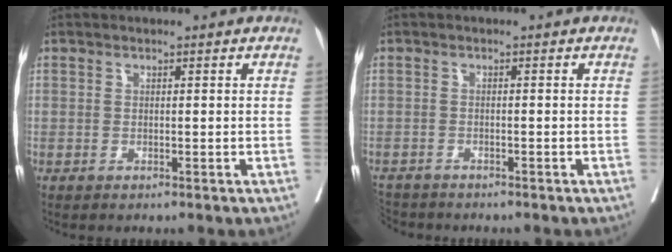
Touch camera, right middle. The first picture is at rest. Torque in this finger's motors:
{"motor_torque": [0.07, -0.08, 0.05, 0.00]}